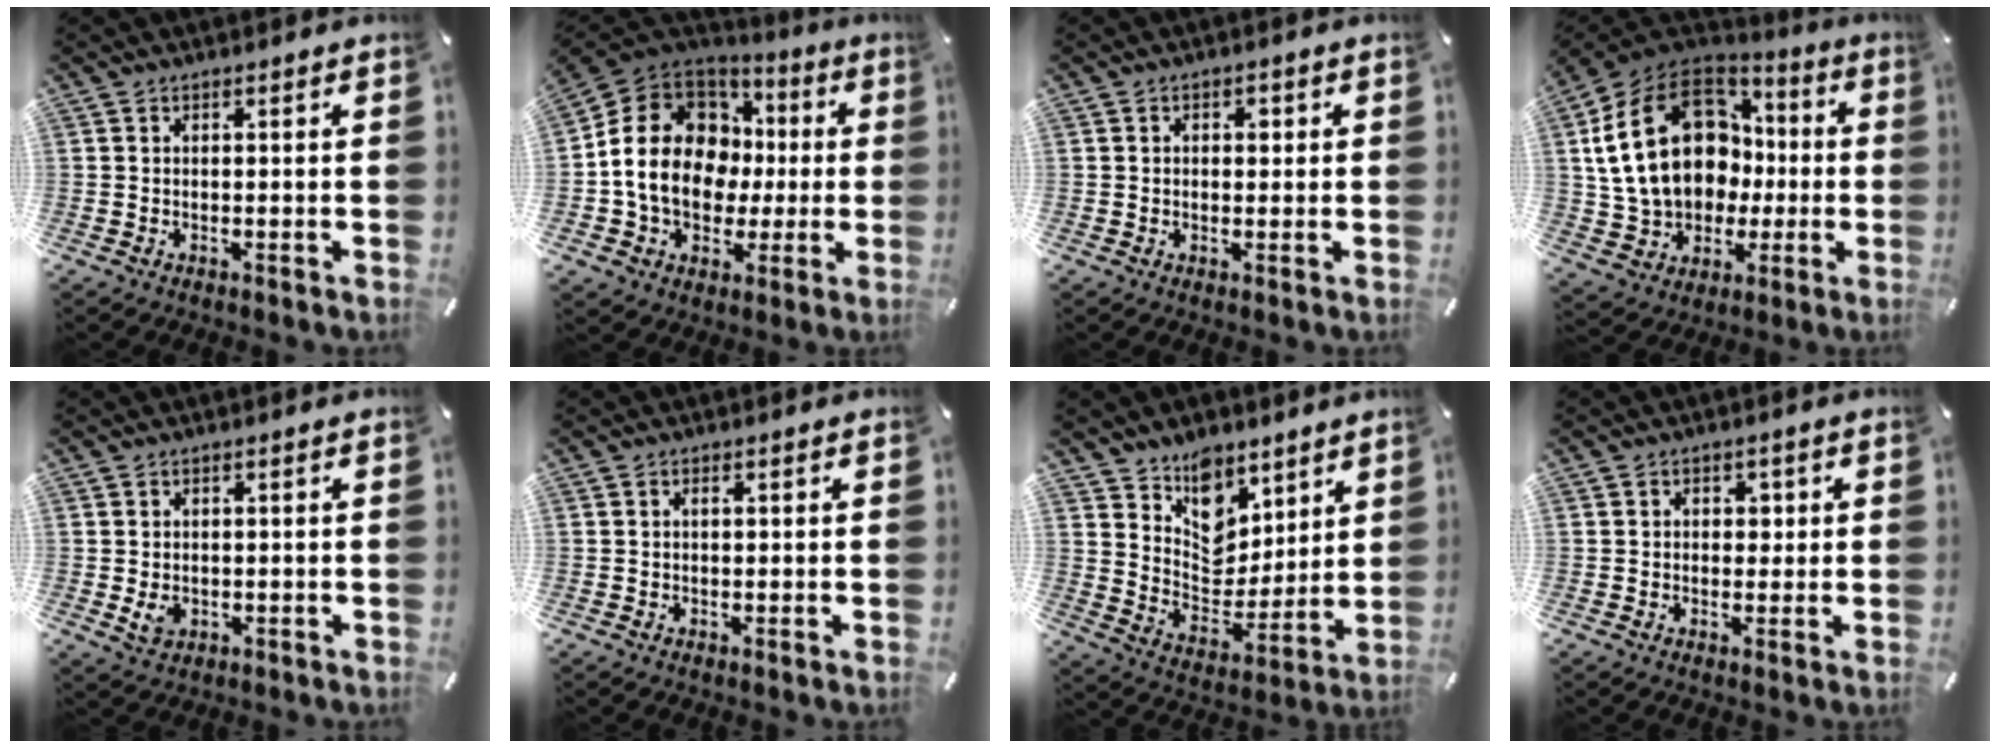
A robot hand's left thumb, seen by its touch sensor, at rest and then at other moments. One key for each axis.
{"total": 18.6, "fx": -0.5, "fy": 15.2, "fz": 10.6, "tx": -0.218, "ty": 0.007, "tz": -0.007}
{"total": 2.0, "fx": 0.1, "fy": 1.5, "fz": 1.3, "tx": -0.012, "ty": 0.003, "tz": -0.005}
{"total": 24.0, "fx": 3.7, "fy": 18.1, "fz": 15.3, "tx": -0.313, "ty": -0.005, "tz": 0.082}
{"total": 3.0, "fx": -0.3, "fy": 2.5, "fz": 1.6, "tx": -0.027, "ty": -0.002, "tz": -0.007}
{"total": 1.0, "fx": 0.2, "fy": 0.6, "fz": 0.7, "tx": -0.007, "ty": 0.001, "tz": 0.000}
{"total": 10.6, "fx": 7.6, "fy": 7.0, "fz": 2.4, "tx": -0.040, "ty": -0.068, "tz": 0.146}
{"total": 2.6, "fx": 0.1, "fy": 2.2, "fz": 1.4, "tx": -0.008, "ty": -0.003, "tz": -0.008}